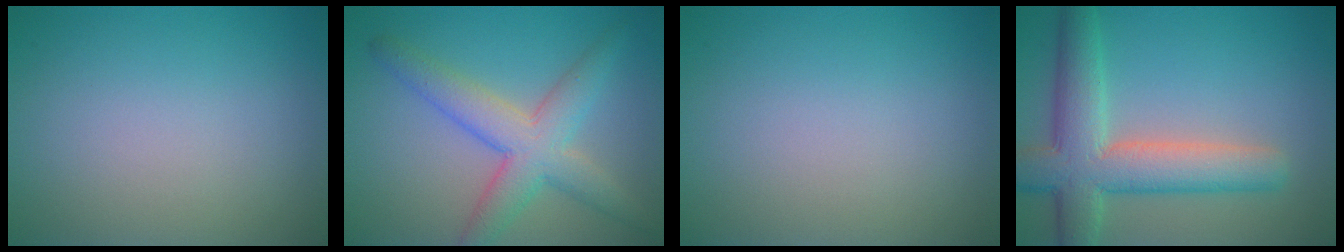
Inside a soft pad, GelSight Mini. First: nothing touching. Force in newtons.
{"total": 5.6, "press": 5.6, "slide": 0.2}
{"total": 0.0}
{"total": 7.5, "press": 7.5, "slide": 0.5}